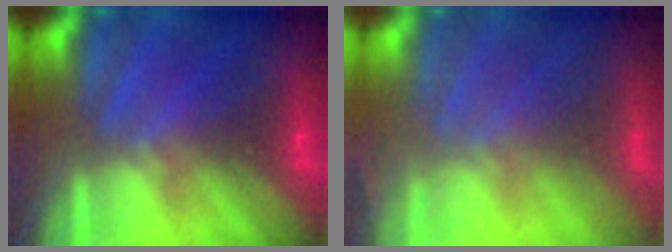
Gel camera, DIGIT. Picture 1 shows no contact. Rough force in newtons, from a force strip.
{"total": 1.7}